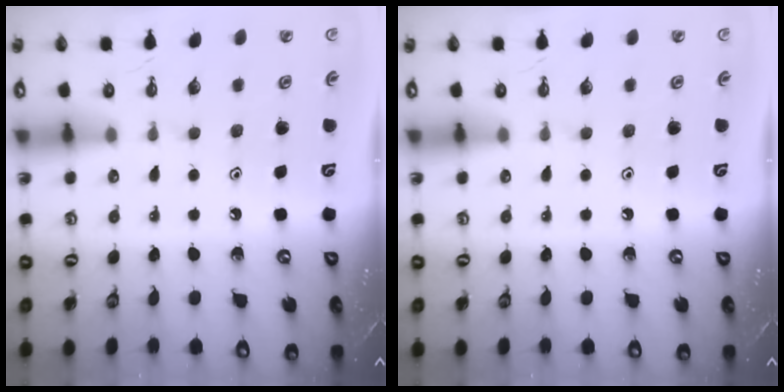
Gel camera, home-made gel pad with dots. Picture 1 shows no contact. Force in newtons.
{"total": 0.0}